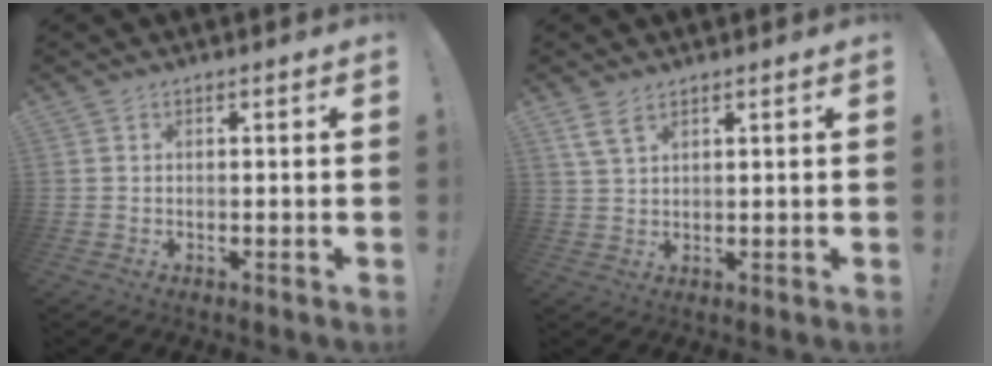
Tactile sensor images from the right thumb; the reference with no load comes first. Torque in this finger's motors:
{"motor_torque": [-0.40, 0.51, -0.12, 0.15, 0.14]}